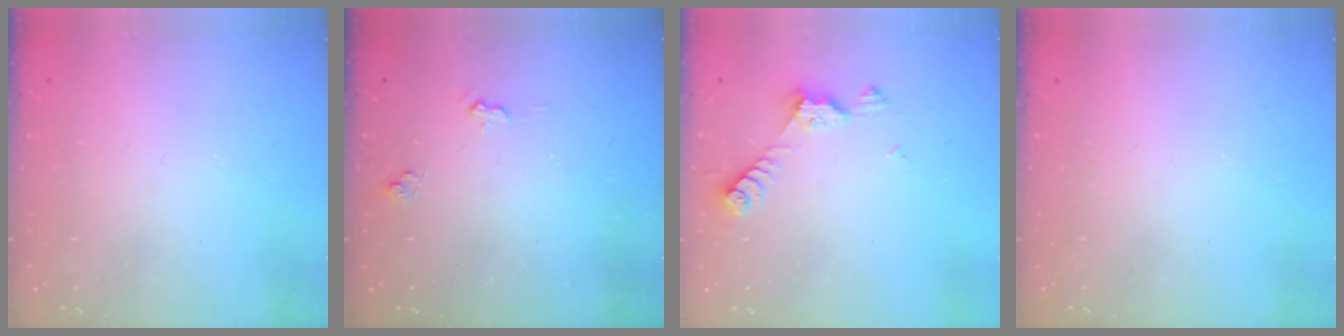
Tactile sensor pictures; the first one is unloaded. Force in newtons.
{"total": 4.7, "press": 4.7, "slide": 0.5}
{"total": 6.7, "press": 6.7, "slide": 0.4}
{"total": 0.0}